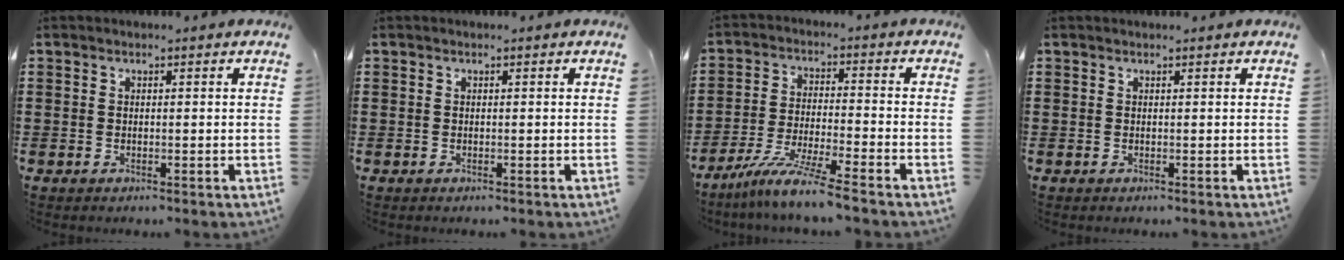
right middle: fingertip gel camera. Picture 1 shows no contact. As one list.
[{"total": 0.0}, {"total": 8.0, "force": [-6.9, -0.7, 4.0], "torque": [-0.085, -0.017, -0.135]}, {"total": 0.0}]